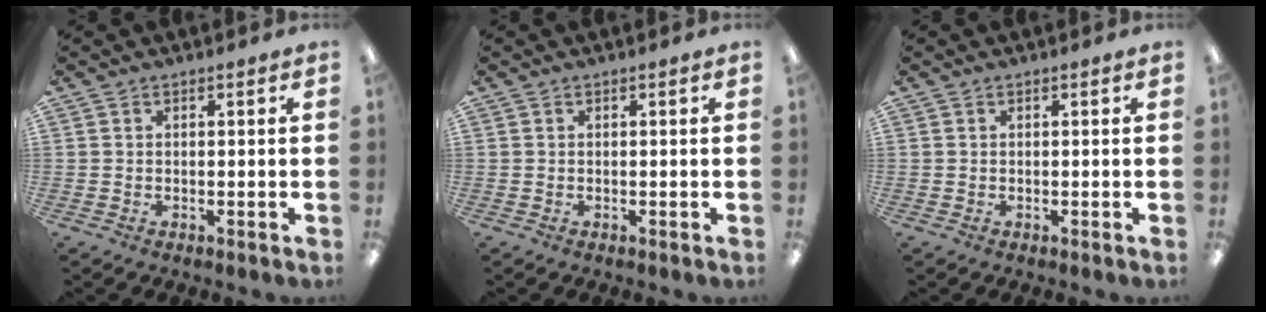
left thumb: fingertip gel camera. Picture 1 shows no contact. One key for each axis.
{"total": 0.0}
{"total": 0.0}